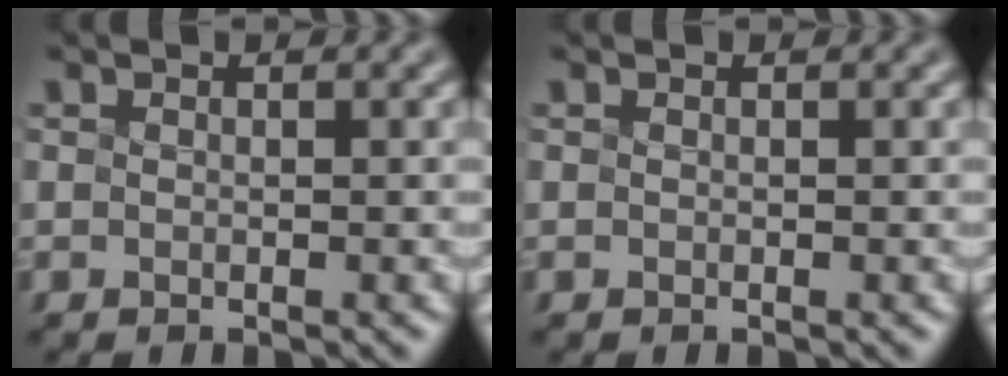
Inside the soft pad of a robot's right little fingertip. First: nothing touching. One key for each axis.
{"total": 0.0}